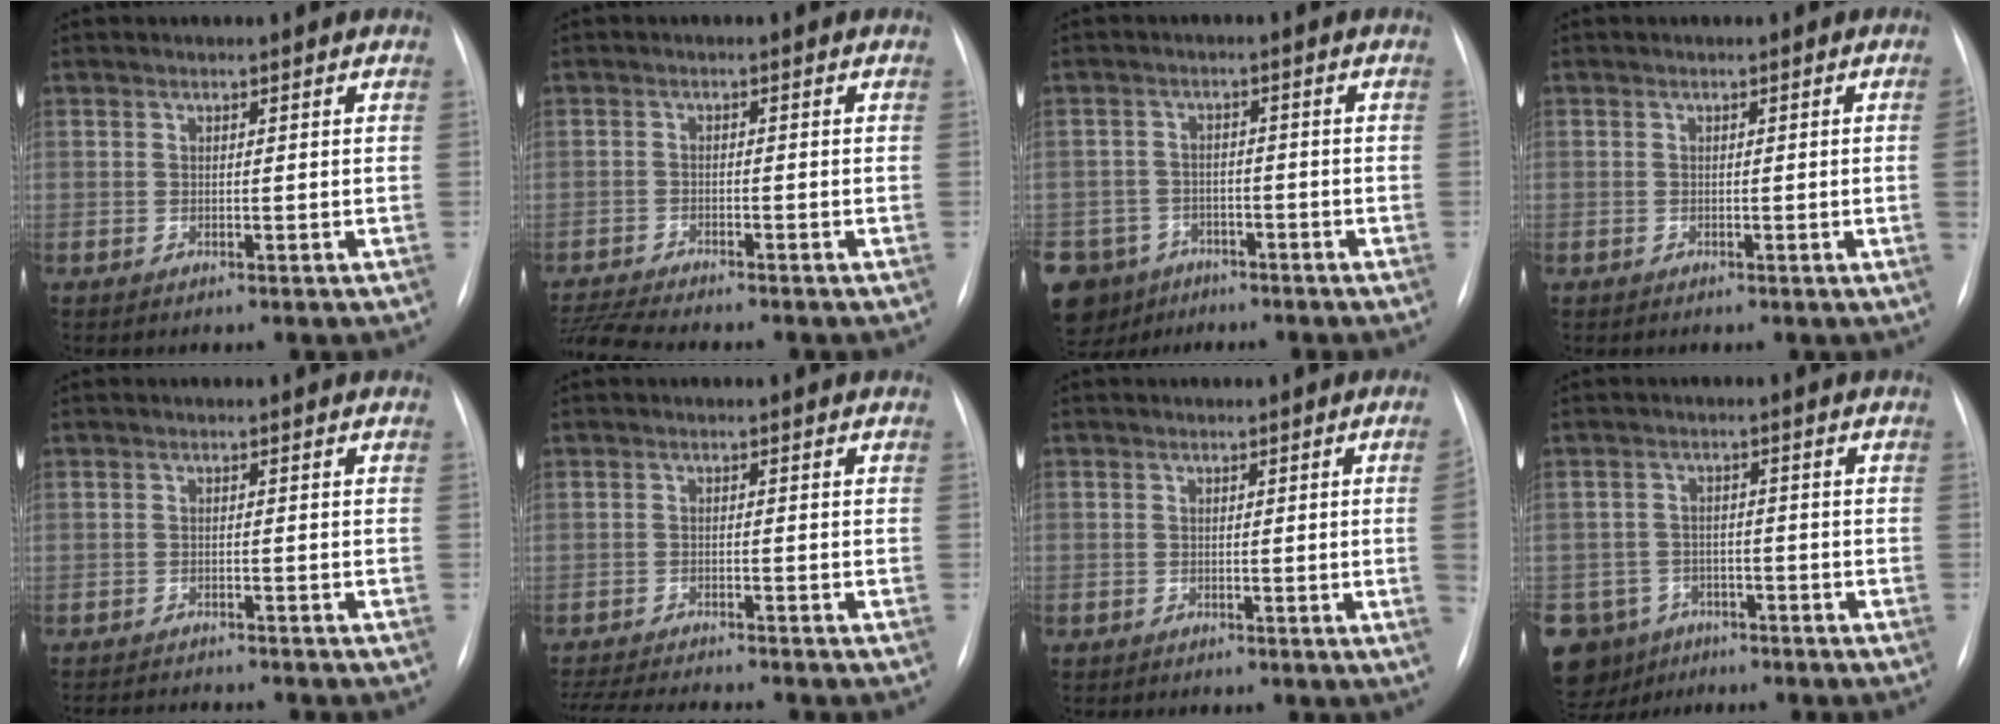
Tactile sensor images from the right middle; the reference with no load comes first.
{"total": 7.5, "force": [-7.0, -0.2, 2.8], "torque": [-0.055, -0.015, -0.114]}
{"total": 12.1, "force": [-7.6, 9.0, 2.9], "torque": [-0.092, 0.004, -0.108]}
{"total": 1.5, "force": [-0.2, -0.5, 1.4], "torque": [-0.021, 0.000, 0.000]}
{"total": 7.6, "force": [-7.2, 0.7, 2.3], "torque": [-0.031, -0.009, -0.097]}
{"total": 10.6, "force": [-9.6, 0.2, 4.4], "torque": [-0.070, -0.015, -0.148]}
{"total": 2.8, "force": [-0.5, -0.6, 2.7], "torque": [-0.037, -0.002, -0.005]}
{"total": 10.7, "force": [-6.6, 8.2, 1.9], "torque": [-0.058, 0.012, -0.092]}